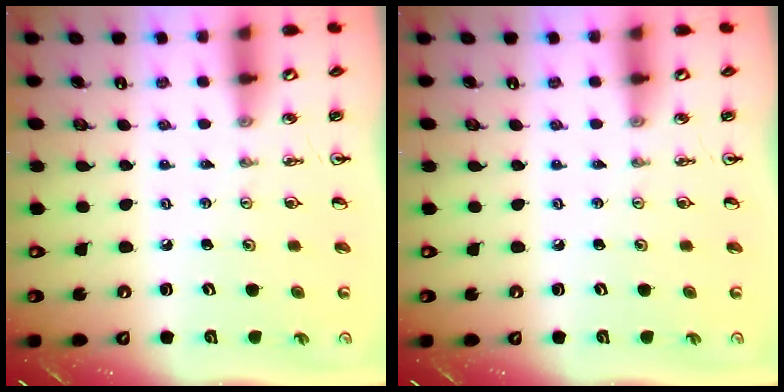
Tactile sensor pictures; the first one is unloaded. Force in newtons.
{"total": 0.0}